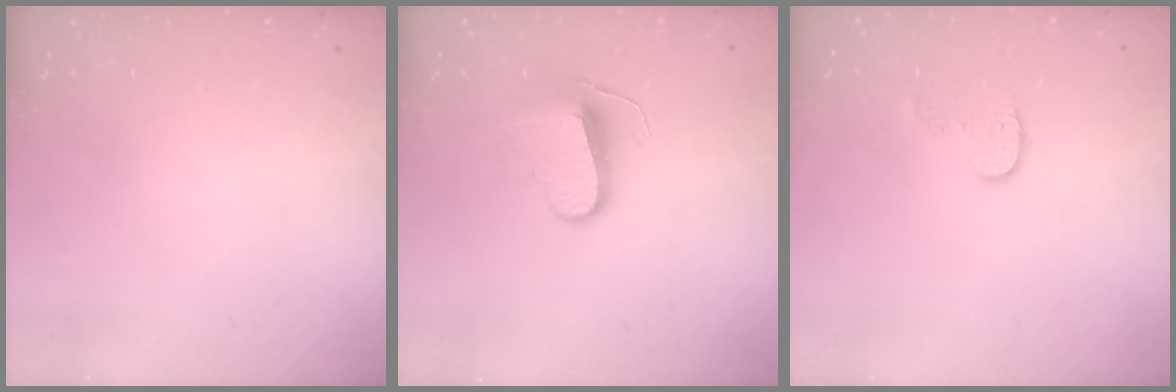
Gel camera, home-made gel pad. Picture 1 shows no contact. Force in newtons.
{"total": 9.2, "press": 9.2, "slide": 0.4}
{"total": 8.1, "press": 8.1, "slide": 0.4}